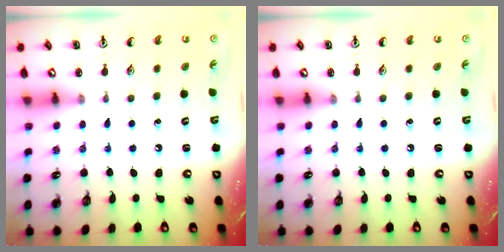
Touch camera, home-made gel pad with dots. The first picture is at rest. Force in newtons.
{"total": 0.0}